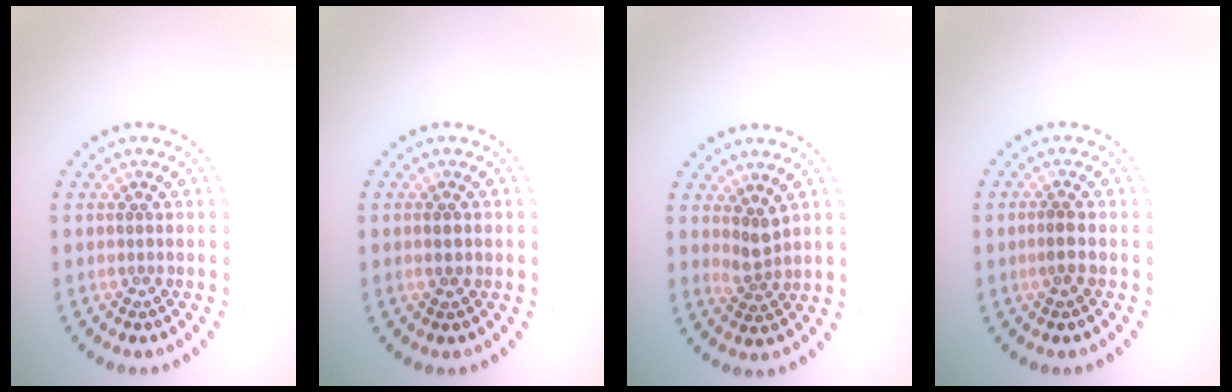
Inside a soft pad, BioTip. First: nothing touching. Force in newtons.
{"total": 1.4, "press": 1.4, "slide": 0.0}
{"total": 1.9, "press": 1.4, "slide": 1.3}
{"total": 1.2, "press": 1.0, "slide": 0.5}